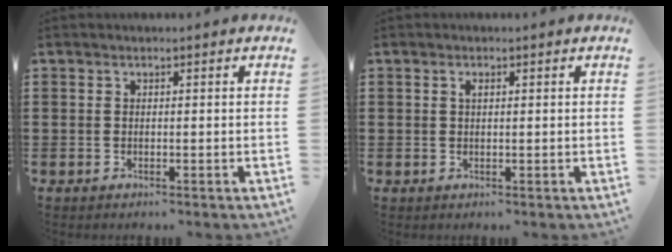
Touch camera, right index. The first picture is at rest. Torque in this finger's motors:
{"motor_torque": [0.25, -0.20, 0.01, 0.00]}